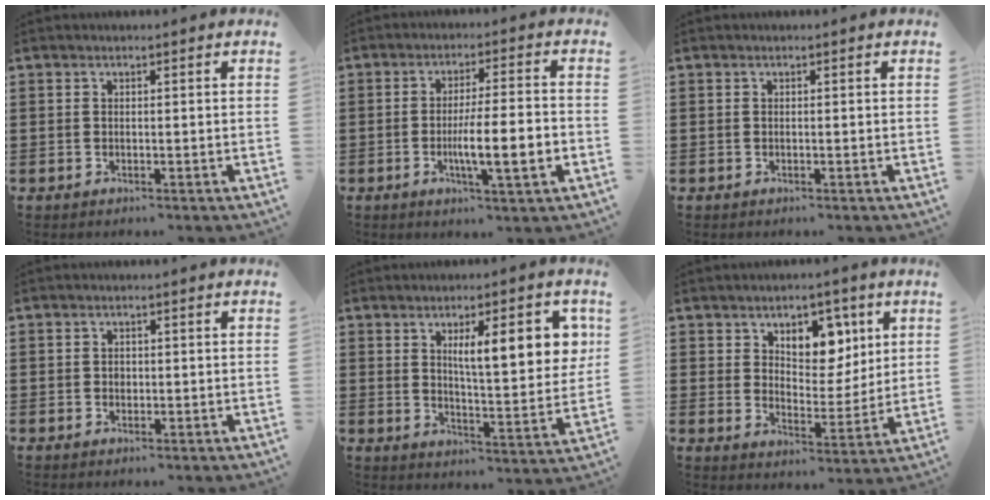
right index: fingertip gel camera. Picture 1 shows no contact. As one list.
[{"total": 8.1, "force": [-2.2, 1.0, 7.7], "torque": [-0.134, -0.009, -0.039]}, {"total": 0.0}, {"total": 0.8, "force": [0.0, 0.6, 0.4], "torque": [-0.011, 0.001, 0.001]}, {"total": 10.3, "force": [3.6, 2.9, 9.2], "torque": [-0.147, -0.004, 0.054]}, {"total": 6.5, "force": [4.0, 4.4, 2.6], "torque": [-0.052, -0.006, 0.067]}]